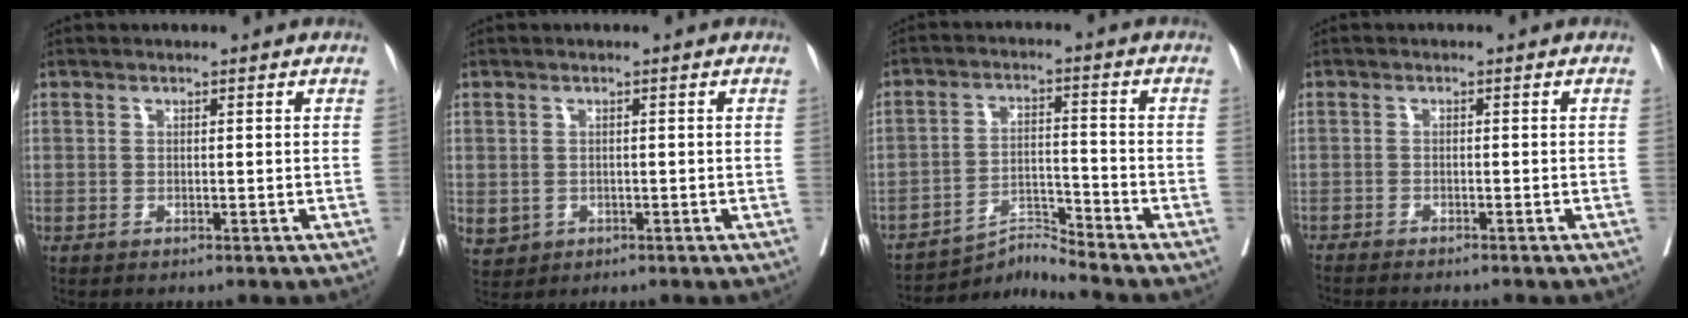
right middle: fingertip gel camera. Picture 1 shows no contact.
{"total": 3.4, "force": [-0.9, 3.1, 1.0], "torque": [-0.020, -0.002, -0.005]}
{"total": 6.4, "force": [-5.7, -2.7, -1.2], "torque": [0.003, 0.006, -0.101]}
{"total": 4.5, "force": [-4.1, -0.5, 1.6], "torque": [-0.025, -0.010, -0.070]}